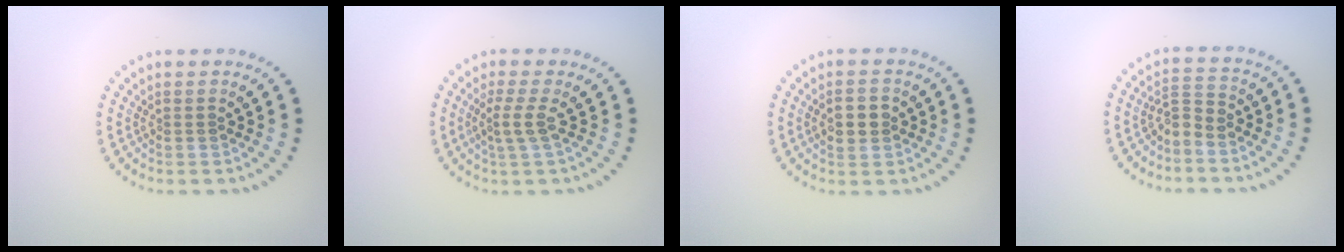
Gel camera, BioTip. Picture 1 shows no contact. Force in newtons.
{"total": 2.2, "press": 1.7, "slide": 1.4}
{"total": 2.8, "press": 2.8, "slide": 0.0}
{"total": 2.2, "press": 1.5, "slide": 1.6}